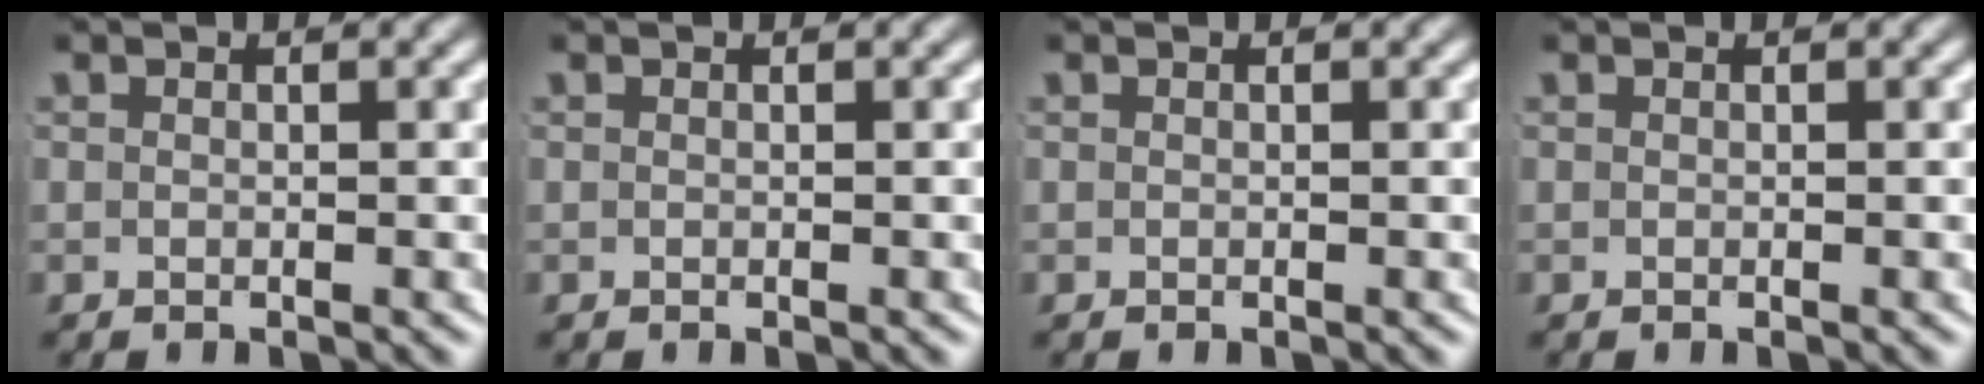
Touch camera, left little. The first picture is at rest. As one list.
[{"total": 0.0}, {"total": 0.0}, {"total": 0.0}]